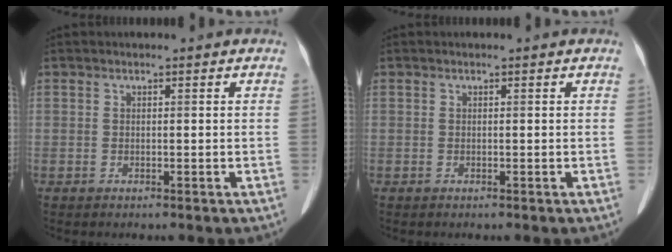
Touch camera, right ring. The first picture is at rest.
{"total": 0.0}